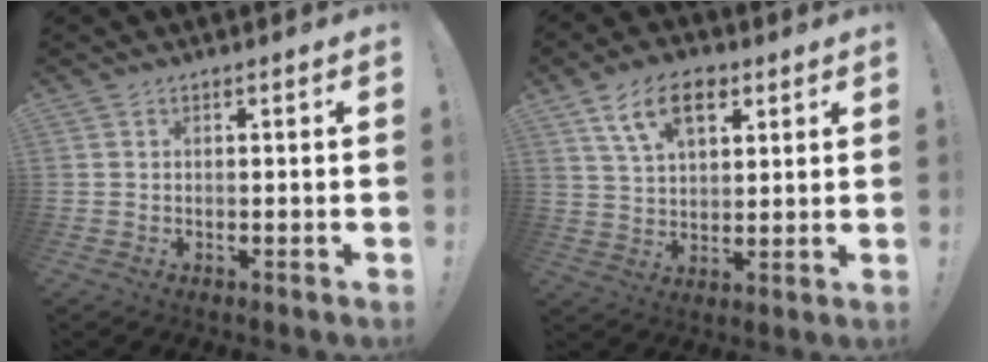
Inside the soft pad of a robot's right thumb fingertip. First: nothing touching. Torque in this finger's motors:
{"motor_torque": [0.80, 0.81, 0.25, -0.02, 0.24]}